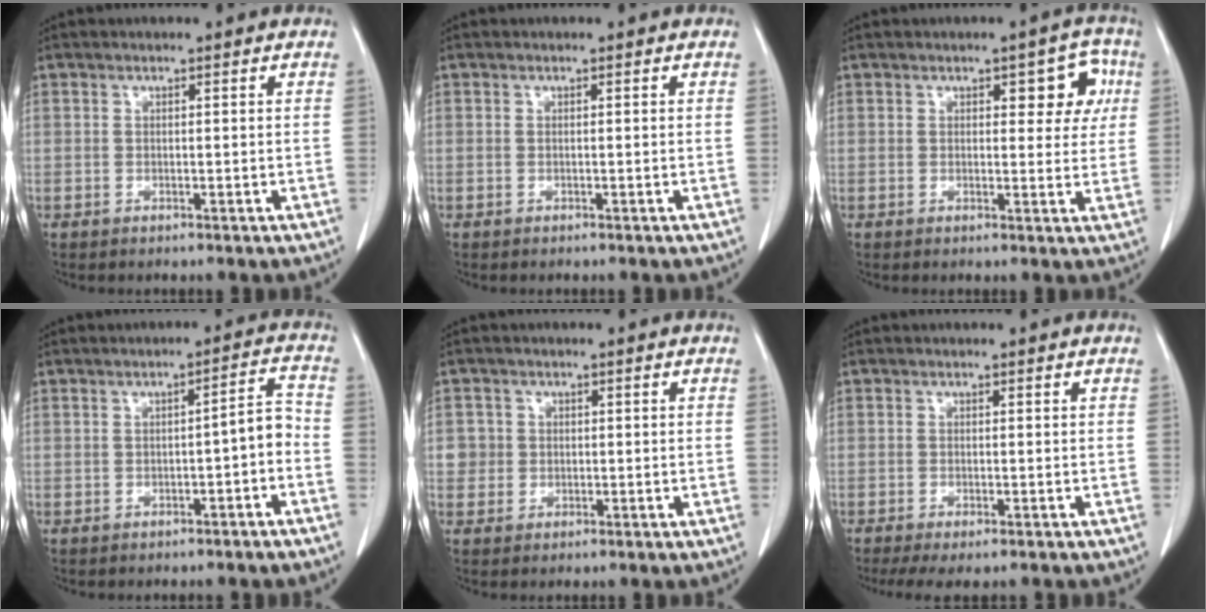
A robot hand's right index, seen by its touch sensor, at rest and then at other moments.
{"total": 0.0}
{"total": 5.4, "force": [1.8, 2.6, 4.4], "torque": [-0.038, 0.013, 0.020]}
{"total": 3.0, "force": [-1.1, 0.7, 2.7], "torque": [-0.033, 0.013, -0.015]}
{"total": 2.6, "force": [0.2, 2.6, -0.1], "torque": [0.020, 0.006, 0.002]}
{"total": 6.0, "force": [-4.9, 1.3, 3.4], "torque": [-0.042, -0.011, -0.073]}